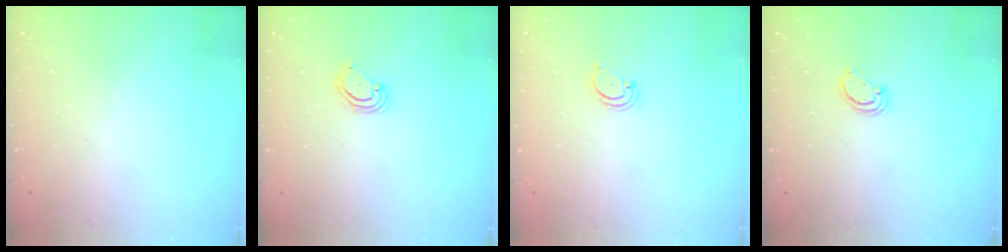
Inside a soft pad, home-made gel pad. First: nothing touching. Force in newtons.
{"total": 3.9, "press": 3.9, "slide": 0.2}
{"total": 2.2, "press": 2.2, "slide": 0.2}
{"total": 2.6, "press": 2.6, "slide": 0.2}